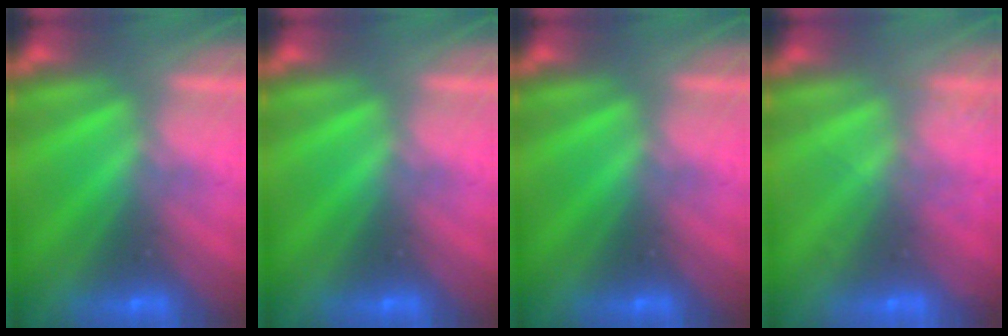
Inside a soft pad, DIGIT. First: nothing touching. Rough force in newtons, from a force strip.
{"total": 0.0}
{"total": 0.0}
{"total": 2.1}